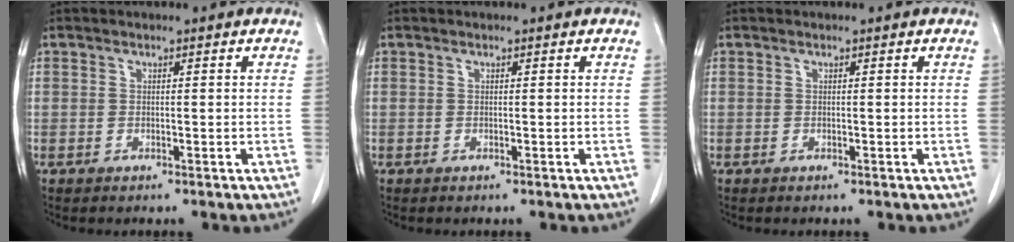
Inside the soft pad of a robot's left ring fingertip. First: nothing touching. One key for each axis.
{"total": 0.0}
{"total": 0.0}